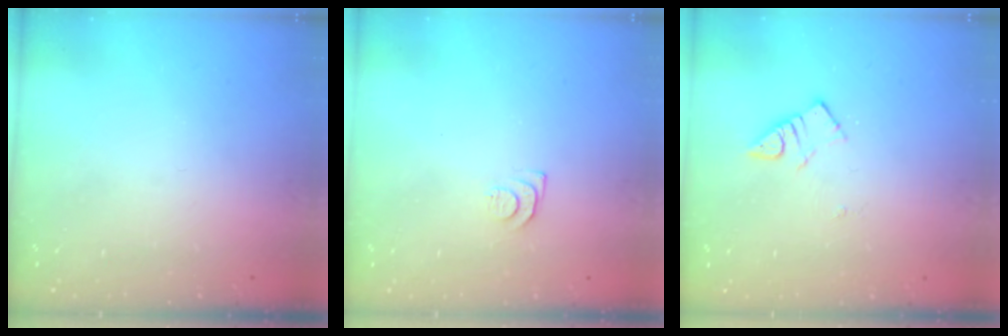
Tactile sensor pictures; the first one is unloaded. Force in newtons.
{"total": 4.6, "press": 4.6, "slide": 0.7}
{"total": 2.8, "press": 2.7, "slide": 0.3}